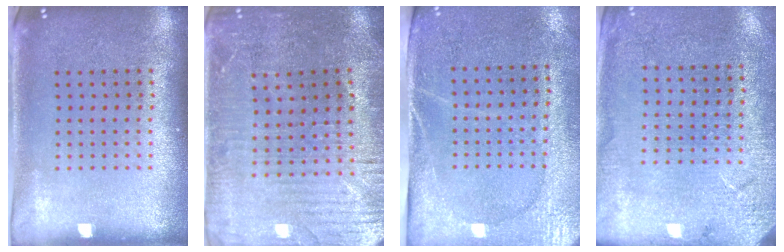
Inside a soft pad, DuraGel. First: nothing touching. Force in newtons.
{"total": 1.6, "press": 1.5, "slide": 0.5}
{"total": 2.9, "press": 2.5, "slide": 1.4}
{"total": 2.6, "press": 2.5, "slide": 0.5}